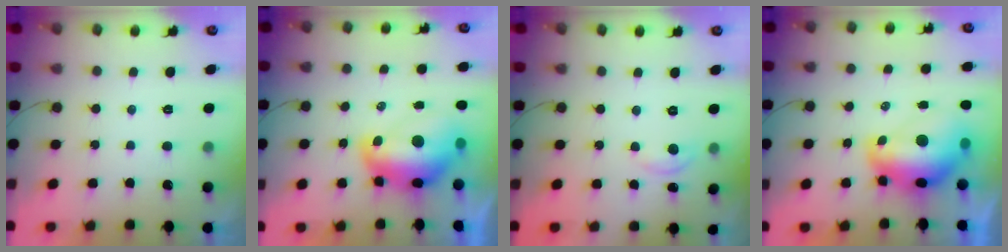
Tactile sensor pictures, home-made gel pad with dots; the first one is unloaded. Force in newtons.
{"total": 14.5, "press": 14.4, "slide": 1.2}
{"total": 2.8, "press": 2.8, "slide": 0.3}
{"total": 12.0, "press": 12.0, "slide": 1.2}